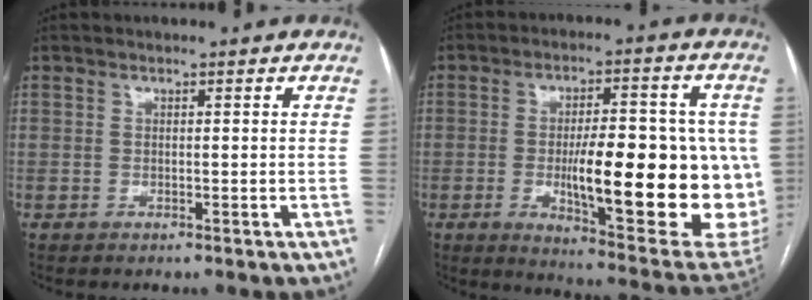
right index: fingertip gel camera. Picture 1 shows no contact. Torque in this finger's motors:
{"motor_torque": [2.05, -0.09, 0.66, 0.21]}